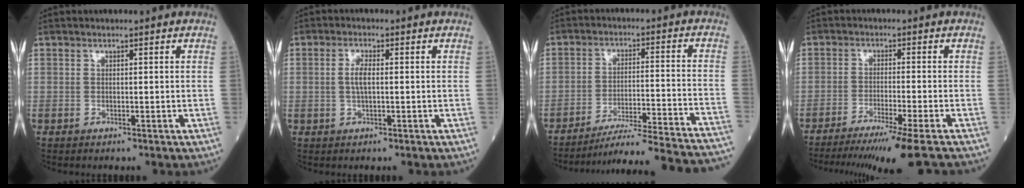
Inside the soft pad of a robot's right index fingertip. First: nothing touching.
{"total": 2.6, "force": [0.0, 0.7, 2.5], "torque": [-0.052, 0.003, -0.001]}
{"total": 24.9, "force": [-23.2, -1.5, 8.8], "torque": [-0.071, -0.035, -0.312]}
{"total": 12.7, "force": [-10.5, -2.0, 6.8], "torque": [-0.087, -0.044, -0.165]}